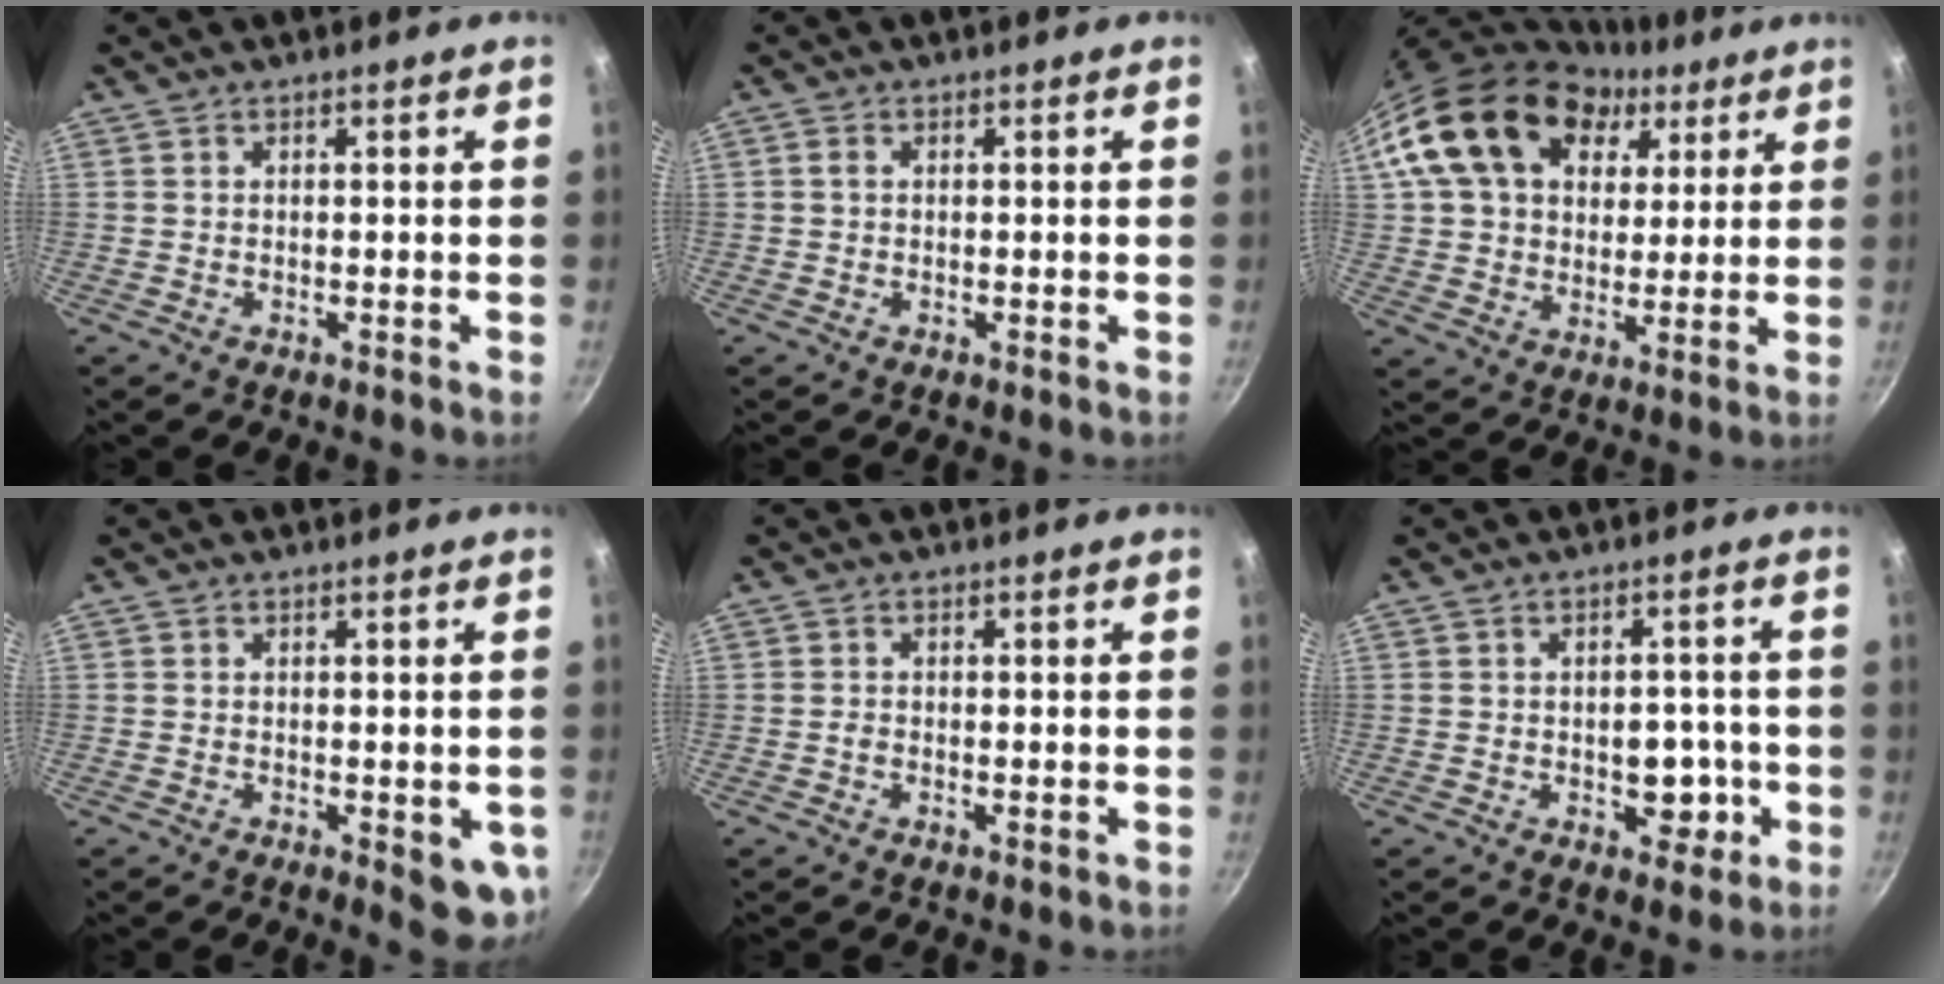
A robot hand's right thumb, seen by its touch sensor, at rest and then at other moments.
{"total": 1.2, "force": [0.1, 1.0, 0.7], "torque": [-0.010, 0.006, 0.001]}
{"total": 21.5, "force": [8.7, 15.6, 12.1], "torque": [-0.190, 0.005, 0.147]}
{"total": 6.5, "force": [-1.3, 2.8, 5.7], "torque": [-0.052, -0.004, -0.014]}
{"total": 1.0, "force": [-0.3, 0.6, 0.7], "torque": [-0.013, 0.002, -0.007]}
{"total": 6.4, "force": [-1.5, 4.5, 4.3], "torque": [-0.020, 0.014, -0.016]}